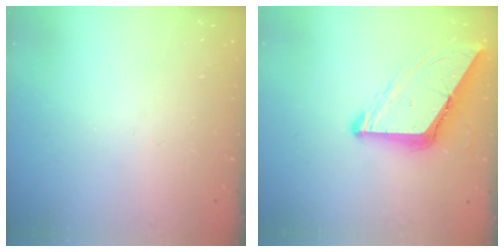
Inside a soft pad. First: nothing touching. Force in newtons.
{"total": 10.1, "press": 10.0, "slide": 1.1}